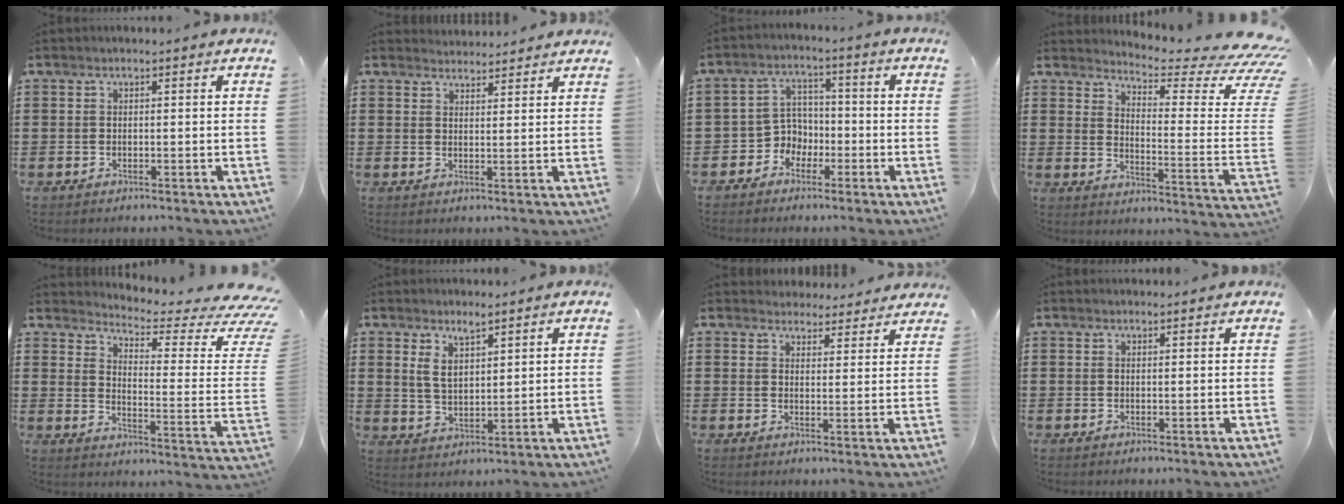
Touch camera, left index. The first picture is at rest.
{"total": 2.7, "force": [2.7, 0.1, -0.1], "torque": [-0.005, -0.007, 0.052]}
{"total": 4.6, "force": [-2.4, 3.8, 1.0], "torque": [-0.040, 0.004, -0.053]}
{"total": 5.2, "force": [4.5, -0.1, 2.6], "torque": [-0.058, -0.056, 0.070]}
{"total": 3.9, "force": [3.3, 0.2, 2.2], "torque": [-0.054, -0.043, 0.049]}
{"total": 4.3, "force": [2.9, 1.9, 2.5], "torque": [-0.058, 0.005, 0.052]}
{"total": 3.8, "force": [3.7, 0.8, 0.1], "torque": [-0.007, -0.016, 0.068]}
{"total": 0.8, "force": [0.8, 0.0, 0.1], "torque": [-0.004, -0.001, 0.016]}